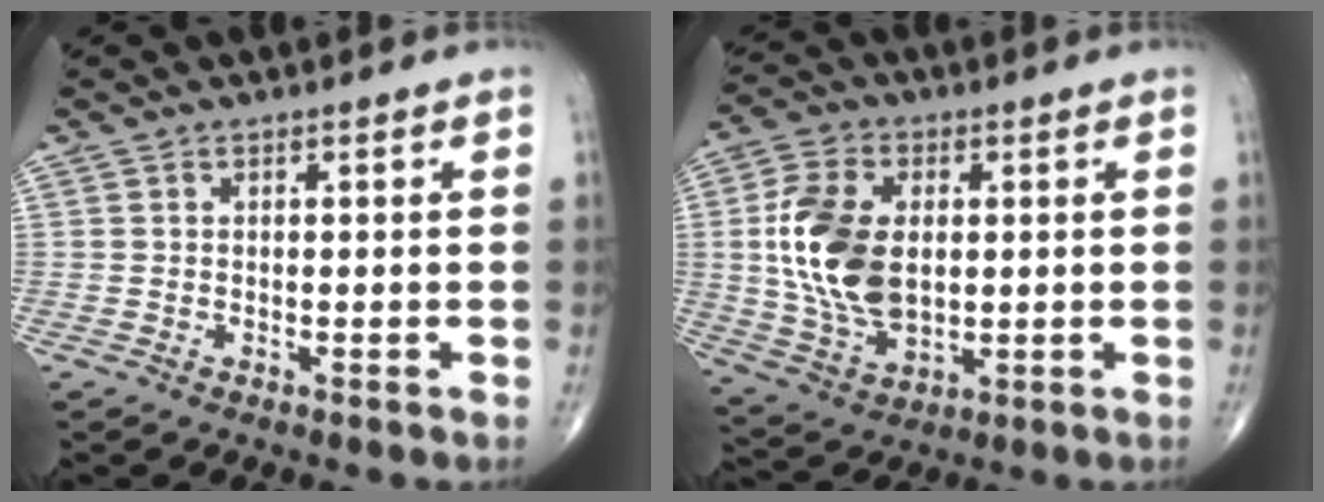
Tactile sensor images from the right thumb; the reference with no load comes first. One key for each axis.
{"total": 15.1, "fx": 1.4, "fy": 9.3, "fz": 11.8, "tx": -0.222, "ty": -0.005, "tz": 0.030}